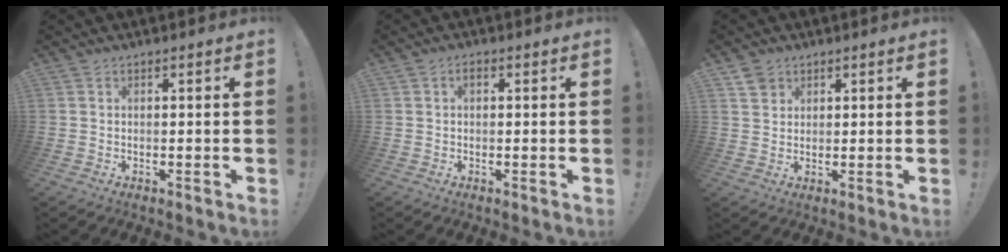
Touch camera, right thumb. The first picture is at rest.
{"total": 1.3, "force": [0.0, 0.8, 1.0], "torque": [-0.018, 0.005, -0.002]}
{"total": 3.5, "force": [2.2, 2.5, 0.7], "torque": [-0.005, -0.009, 0.040]}